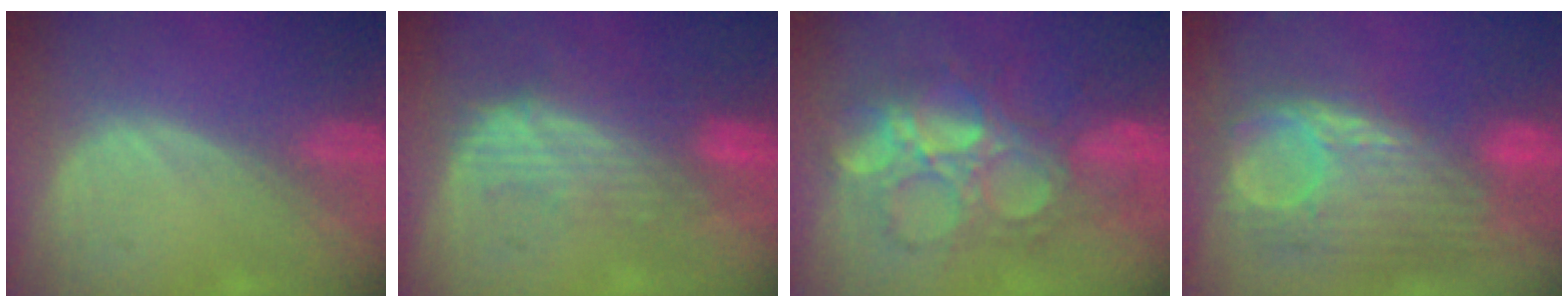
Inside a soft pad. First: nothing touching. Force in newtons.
{"total": 7.4, "press": 7.0, "slide": 2.2}
{"total": 9.5, "press": 9.5, "slide": 0.2}
{"total": 12.2, "press": 10.4, "slide": 6.3}